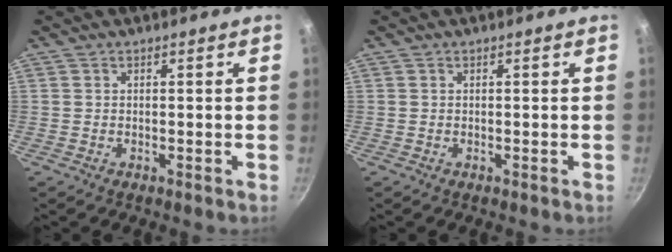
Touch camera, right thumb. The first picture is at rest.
{"total": 0.0}